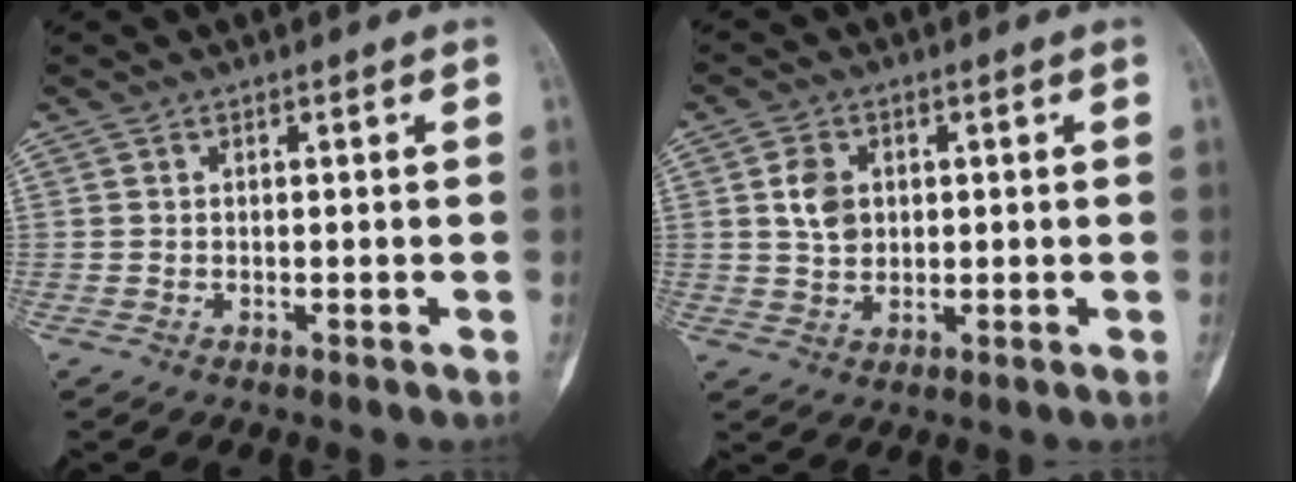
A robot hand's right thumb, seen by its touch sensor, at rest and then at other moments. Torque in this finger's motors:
{"motor_torque": [-0.70, 0.20, 0.51, -0.02, -0.04]}